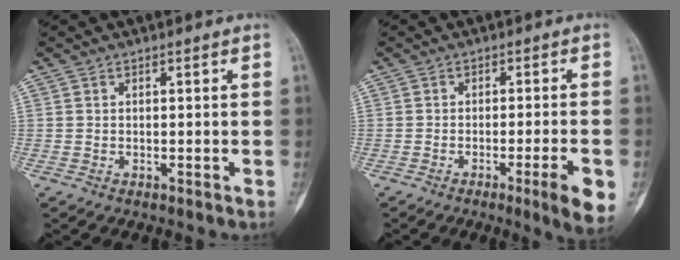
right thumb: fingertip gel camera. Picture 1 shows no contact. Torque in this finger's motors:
{"motor_torque": [1.03, 0.22, 0.45, -0.66, 0.25]}